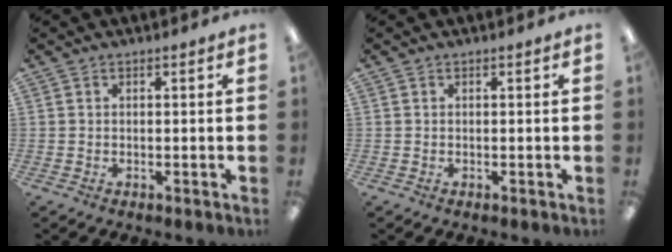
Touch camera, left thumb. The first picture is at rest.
{"total": 0.0}